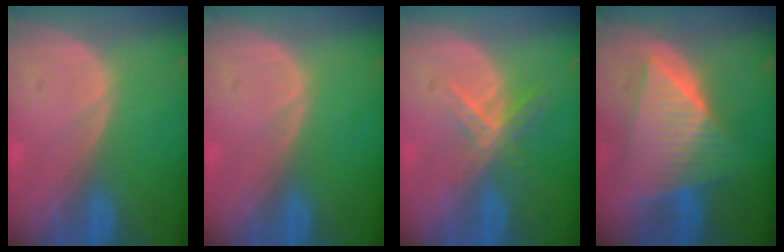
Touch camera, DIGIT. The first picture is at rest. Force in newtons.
{"total": 0.0}
{"total": 5.6, "press": 4.9, "slide": 2.7}
{"total": 9.9, "press": 9.8, "slide": 0.6}